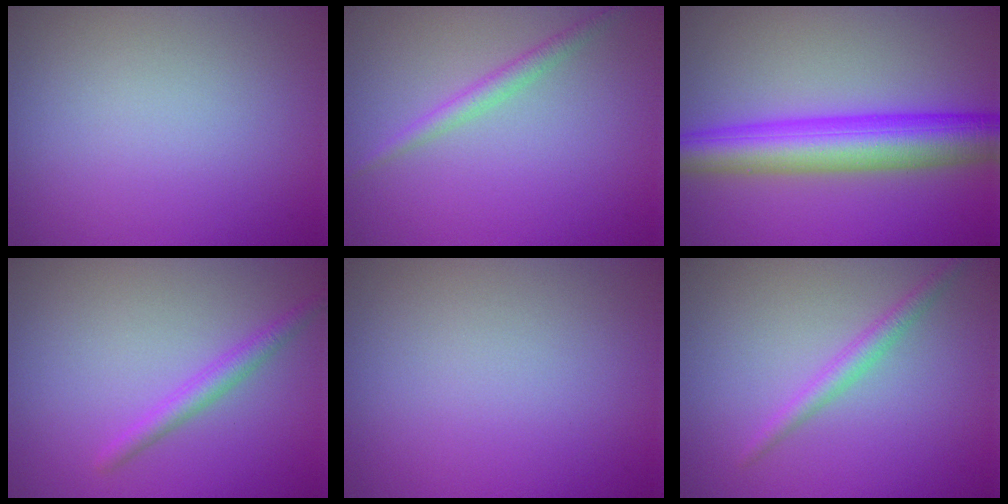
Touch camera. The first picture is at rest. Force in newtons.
{"total": 1.6, "press": 1.6, "slide": 0.0}
{"total": 7.7, "press": 7.7, "slide": 0.0}
{"total": 1.9, "press": 1.9, "slide": 0.2}
{"total": 0.0}
{"total": 1.9, "press": 1.9, "slide": 0.1}